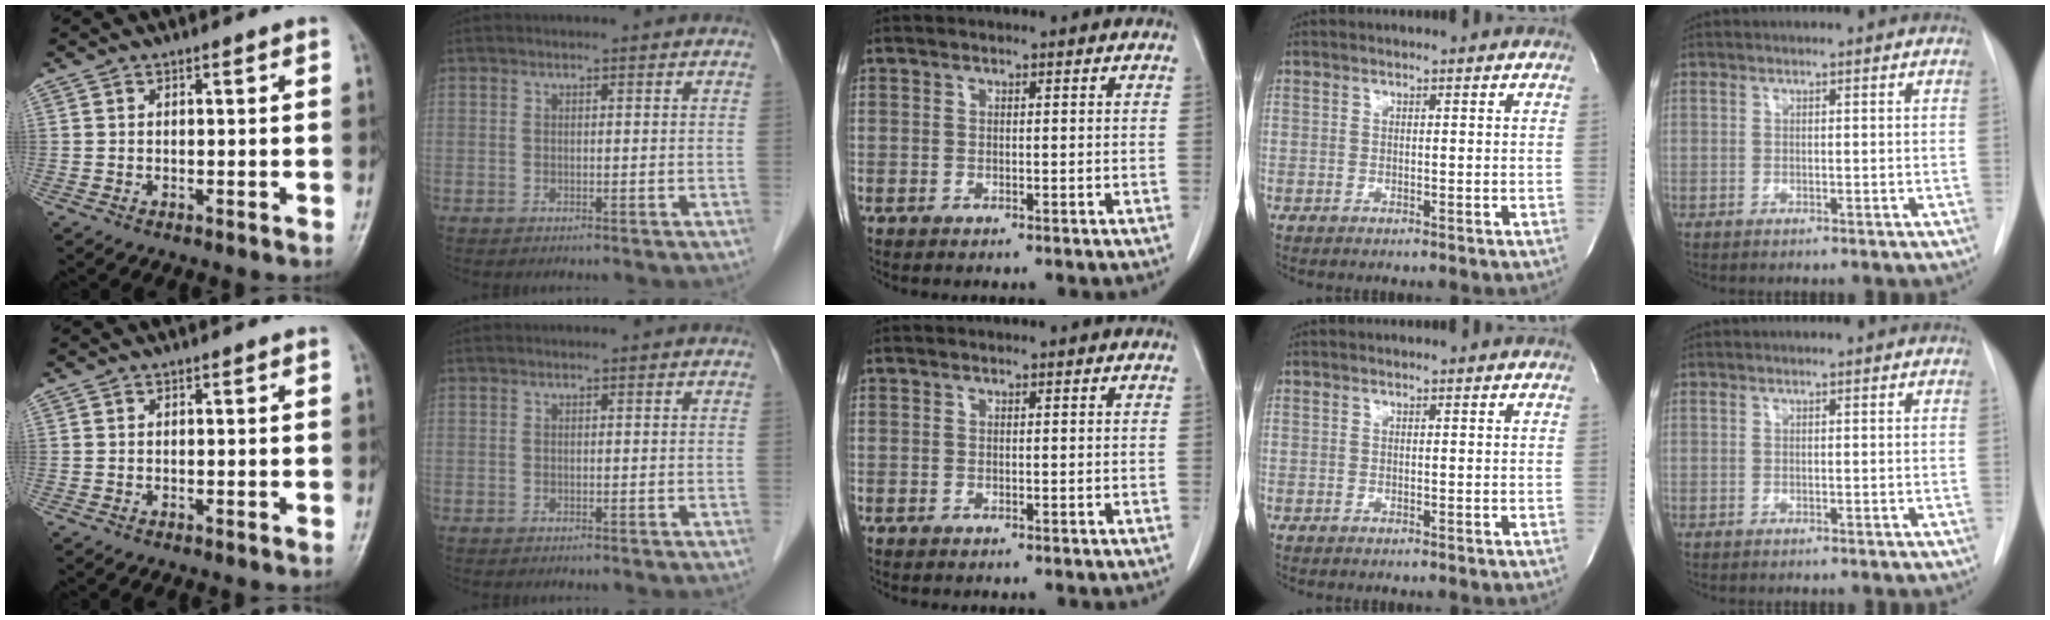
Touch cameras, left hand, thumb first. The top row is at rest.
{}